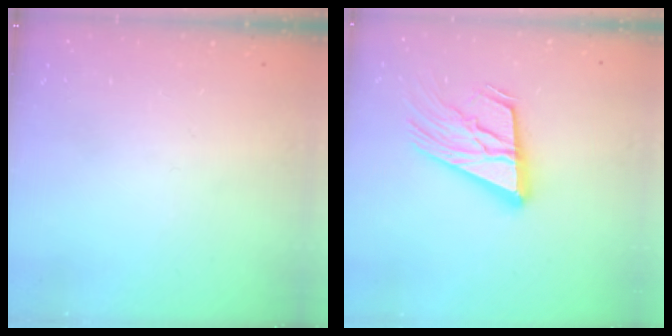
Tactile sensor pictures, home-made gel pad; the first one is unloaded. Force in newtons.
{"total": 20.4, "press": 19.9, "slide": 4.5}